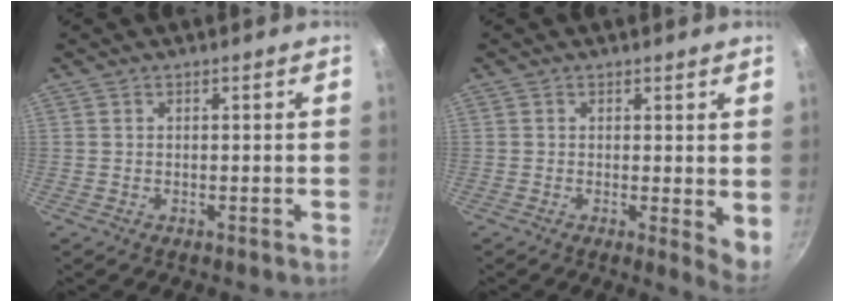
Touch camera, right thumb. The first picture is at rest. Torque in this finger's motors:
{"motor_torque": [-0.30, 0.03, -0.14, -0.01, 0.00]}